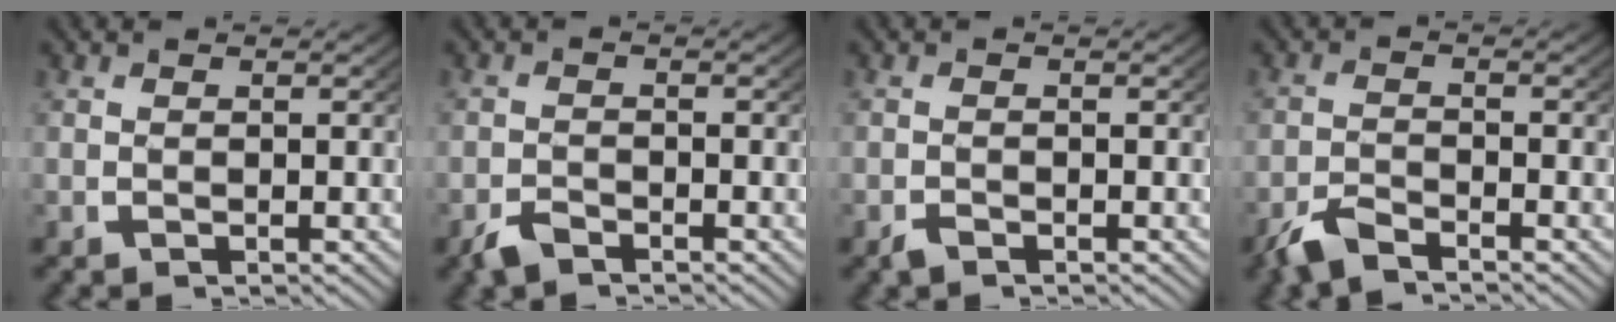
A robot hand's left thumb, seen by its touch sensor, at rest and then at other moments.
{"total": 1.9, "force": [-1.6, 0.7, 0.6], "torque": [-0.015, -0.006, -0.032]}
{"total": 0.9, "force": [-0.8, 0.4, 0.4], "torque": [-0.007, -0.005, -0.016]}
{"total": 2.8, "force": [-2.4, 0.9, 1.1], "torque": [-0.023, -0.004, -0.051]}